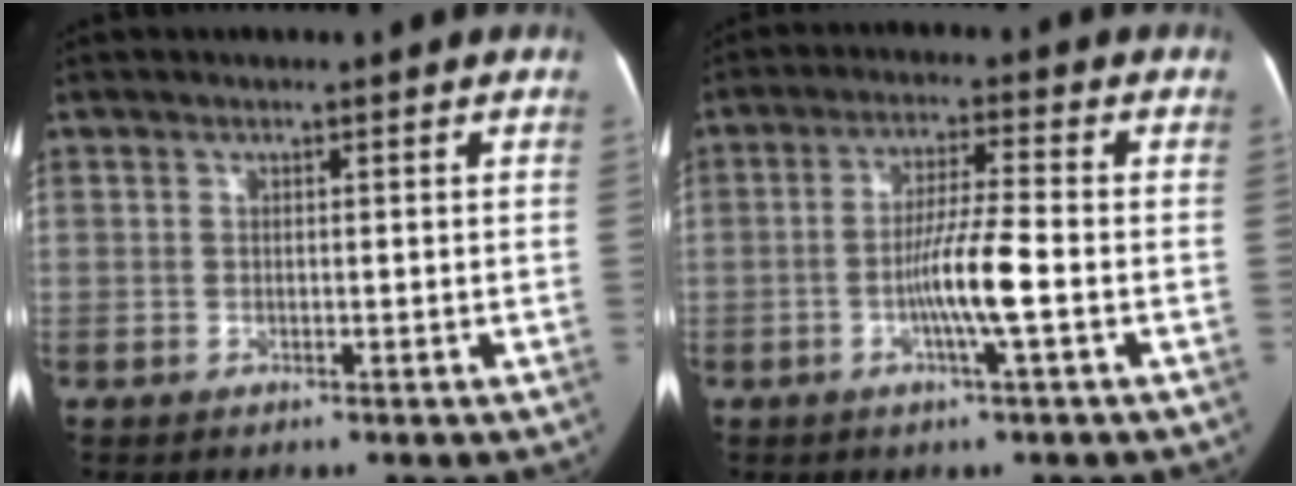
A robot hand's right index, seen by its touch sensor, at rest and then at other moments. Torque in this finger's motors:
{"motor_torque": [1.09, -0.21, 0.22, 0.11]}